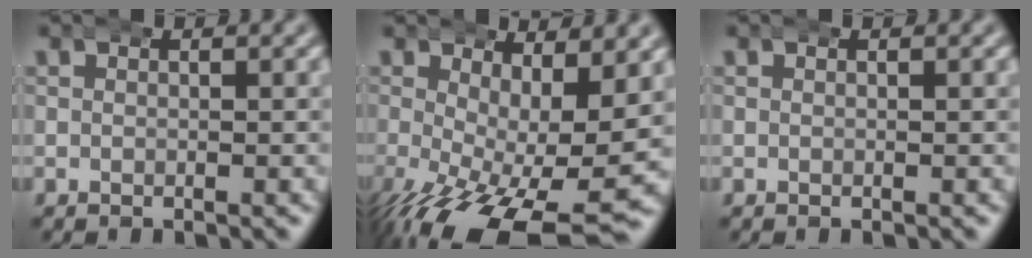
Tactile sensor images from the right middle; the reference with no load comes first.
{"total": 8.2, "force": [-3.5, 3.1, 6.7], "torque": [-0.124, -0.054, -0.025]}
{"total": 0.0}